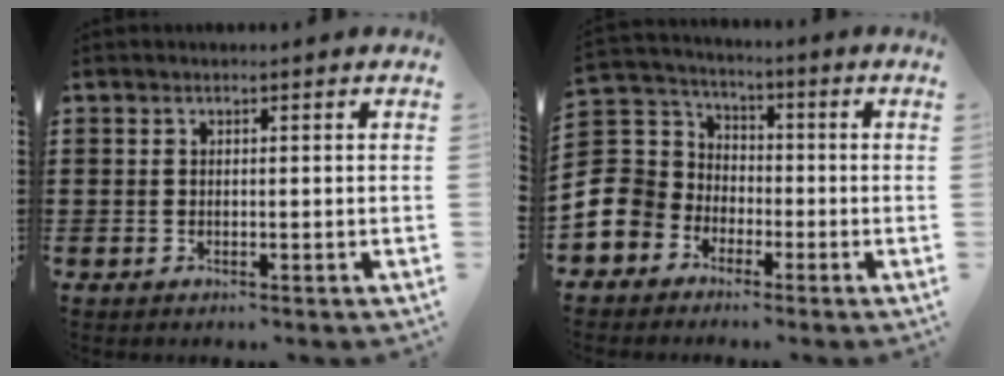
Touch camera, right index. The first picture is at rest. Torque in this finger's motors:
{"motor_torque": [-0.10, 0.13, -1.05, -0.21]}